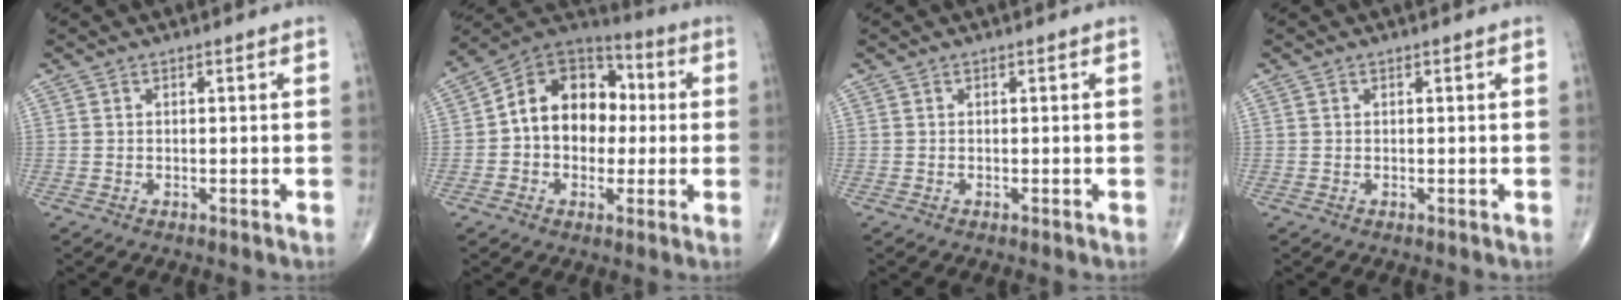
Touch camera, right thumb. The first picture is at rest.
{"total": 15.7, "force": [0.7, 11.7, 10.5], "torque": [-0.121, 0.037, -0.001]}
{"total": 0.0}
{"total": 0.0}